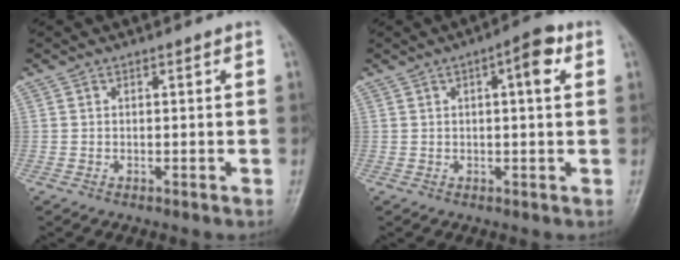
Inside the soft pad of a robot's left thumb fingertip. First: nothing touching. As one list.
[{"total": 5.8, "force": [1.9, 1.7, 5.2], "torque": [-0.068, 0.009, 0.020]}]